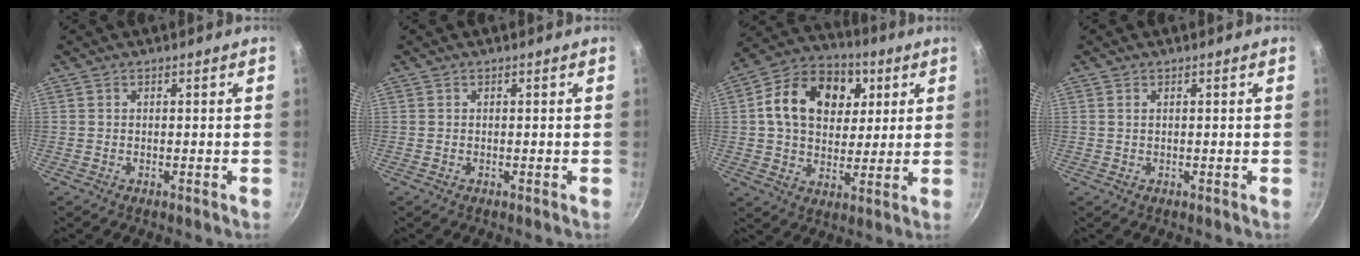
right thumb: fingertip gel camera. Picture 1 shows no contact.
{"total": 0.0}
{"total": 17.6, "force": [4.7, 13.1, 10.8], "torque": [-0.152, 0.009, 0.065]}
{"total": 0.6, "force": [0.2, 0.3, 0.4], "torque": [-0.008, 0.001, 0.004]}